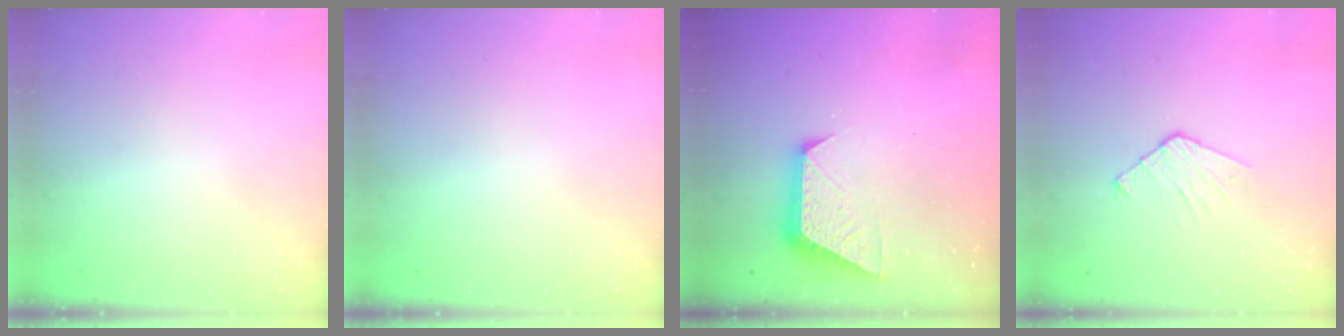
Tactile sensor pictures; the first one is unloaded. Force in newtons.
{"total": 0.0}
{"total": 9.6, "press": 9.6, "slide": 0.5}
{"total": 5.5, "press": 5.5, "slide": 0.5}